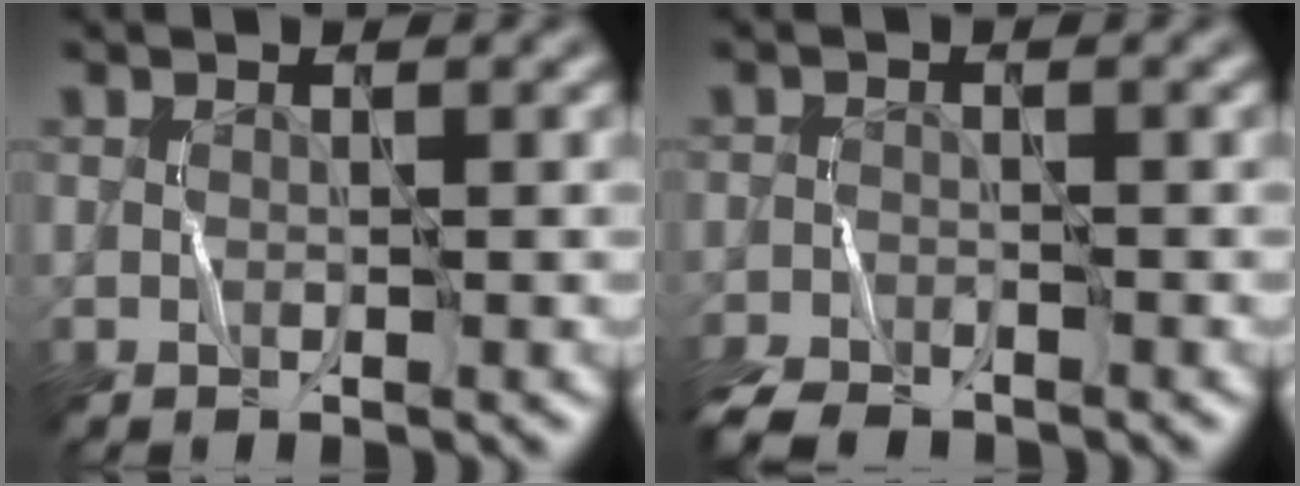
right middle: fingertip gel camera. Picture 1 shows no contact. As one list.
[{"total": 3.8, "force": [-3.4, 1.1, 1.2], "torque": [-0.026, -0.017, -0.070]}]